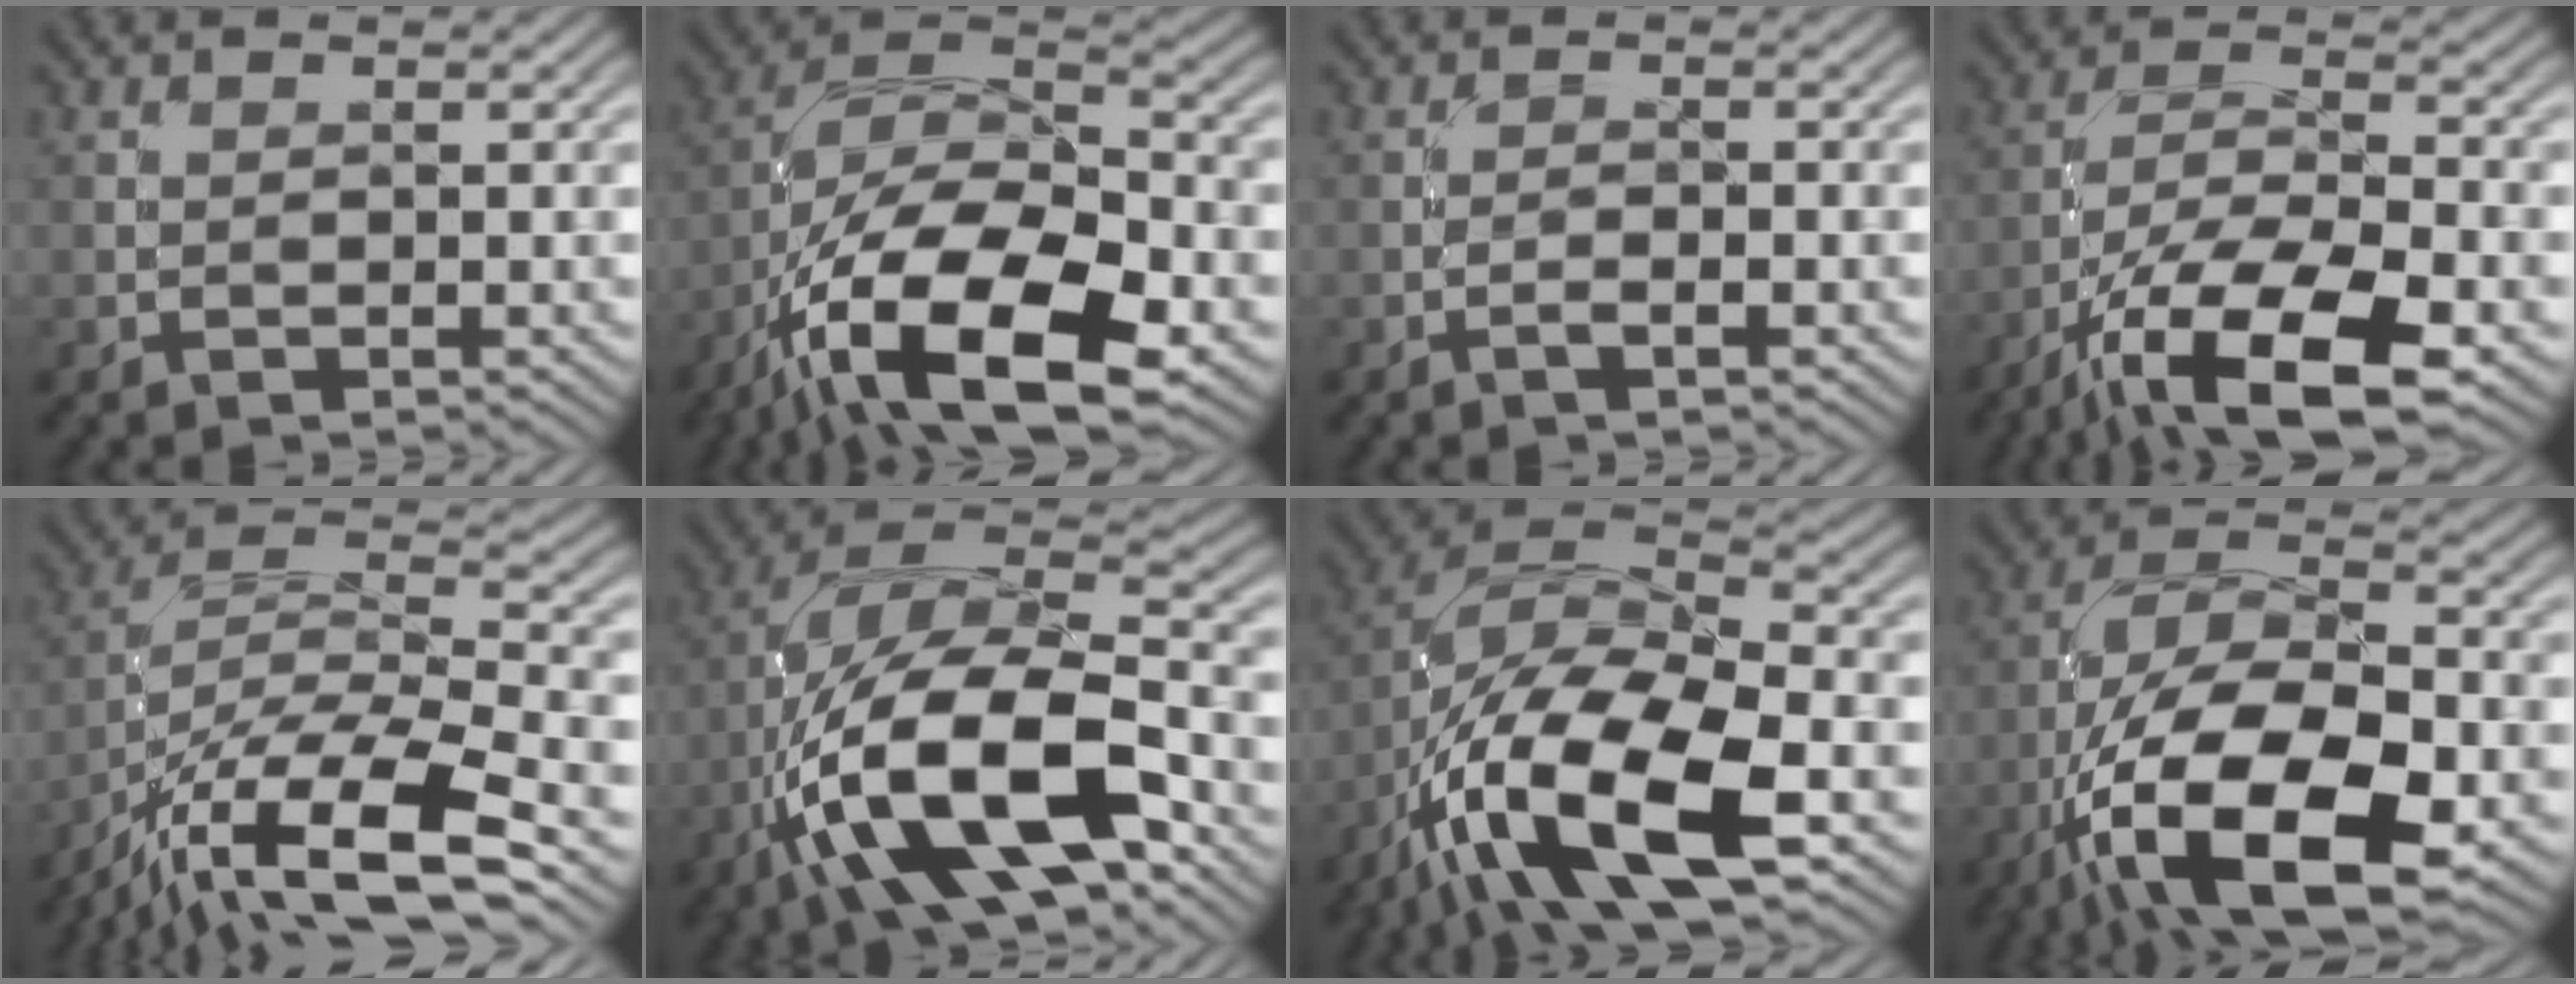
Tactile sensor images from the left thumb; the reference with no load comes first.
{"total": 17.7, "force": [-9.2, 7.6, 13.2], "torque": [-0.246, -0.022, -0.171]}
{"total": 1.3, "force": [-0.8, 0.2, 1.0], "torque": [-0.021, 0.005, -0.019]}
{"total": 14.8, "force": [-8.8, 4.8, 10.8], "torque": [-0.213, -0.015, -0.162]}
{"total": 16.5, "force": [-10.2, 5.4, 11.7], "torque": [-0.237, -0.012, -0.182]}
{"total": 17.5, "force": [-7.1, 7.1, 14.4], "torque": [-0.278, -0.002, -0.134]}
{"total": 16.9, "force": [-8.0, 6.3, 13.5], "torque": [-0.270, -0.011, -0.152]}
{"total": 18.0, "force": [-7.7, 7.6, 14.3], "torque": [-0.274, -0.020, -0.145]}